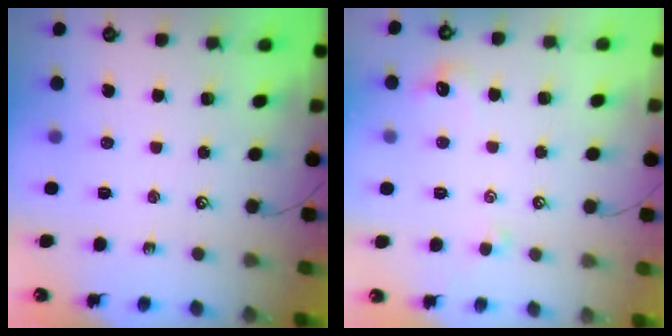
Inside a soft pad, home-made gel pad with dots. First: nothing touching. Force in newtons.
{"total": 2.2, "press": 2.0, "slide": 0.8}